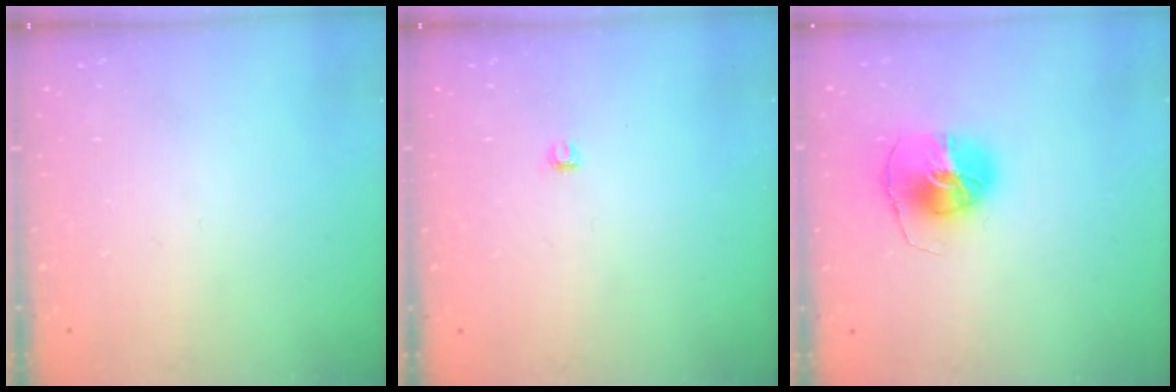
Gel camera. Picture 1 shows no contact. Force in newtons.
{"total": 2.8, "press": 2.8, "slide": 0.4}
{"total": 8.7, "press": 8.7, "slide": 0.7}